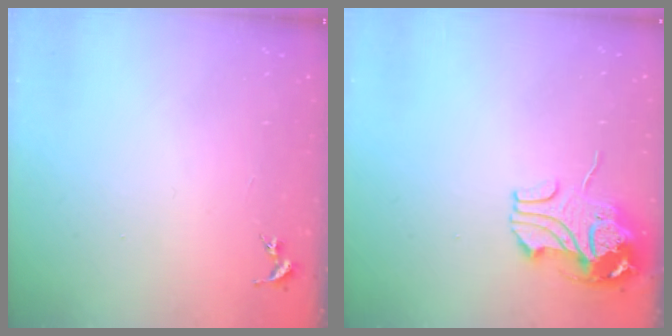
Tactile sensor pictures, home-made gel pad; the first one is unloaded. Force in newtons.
{"total": 11.1, "press": 11.0, "slide": 1.4}